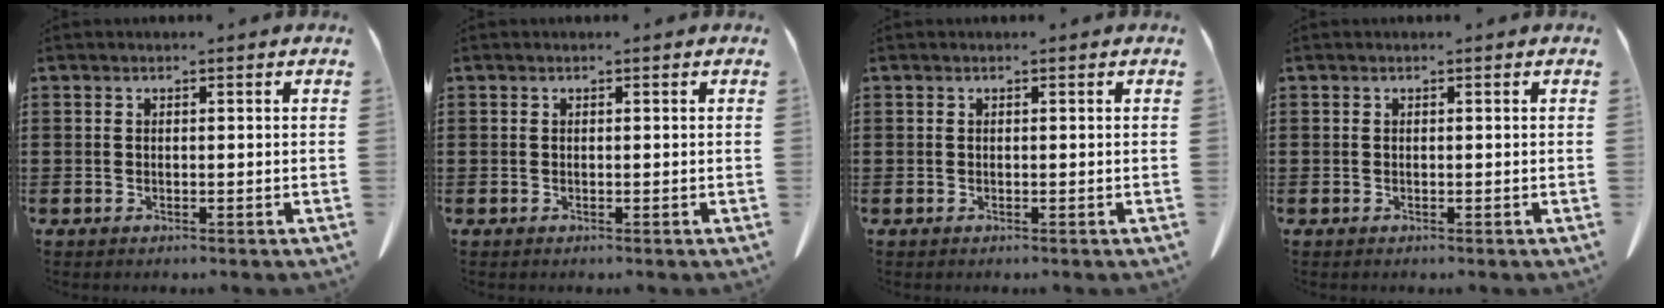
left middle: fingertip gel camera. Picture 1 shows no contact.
{"total": 0.0}
{"total": 0.0}
{"total": 0.0}